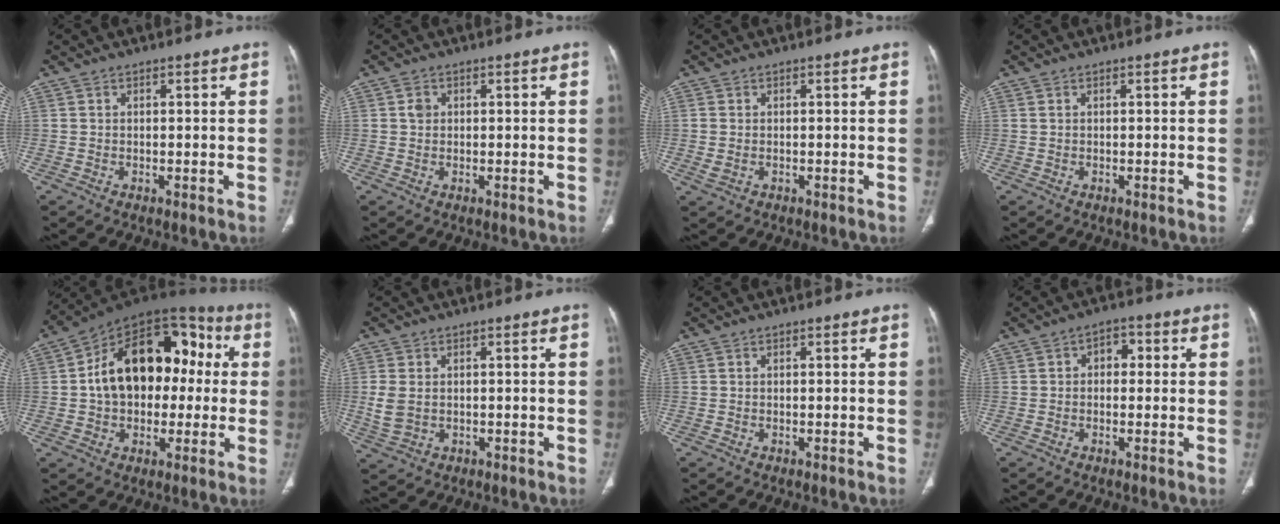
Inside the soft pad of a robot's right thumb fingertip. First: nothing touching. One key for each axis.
{"total": 1.5, "fx": 0.4, "fy": 1.2, "fz": 0.8, "tx": -0.012, "ty": 0.001, "tz": 0.008}
{"total": 1.7, "fx": -0.2, "fy": 1.2, "fz": 1.1, "tx": -0.034, "ty": 0.000, "tz": 0.000}
{"total": 0.0}
{"total": 22.2, "fx": 1.8, "fy": 14.6, "fz": 16.6, "tx": -0.230, "ty": 0.045, "tz": 0.023}
{"total": 4.7, "fx": 0.1, "fy": 3.4, "fz": 3.2, "tx": -0.078, "ty": -0.004, "tz": 0.009}
{"total": 0.0}
{"total": 3.8, "fx": 0.5, "fy": 2.7, "fz": 2.6, "tx": -0.019, "ty": 0.014, "tz": 0.000}